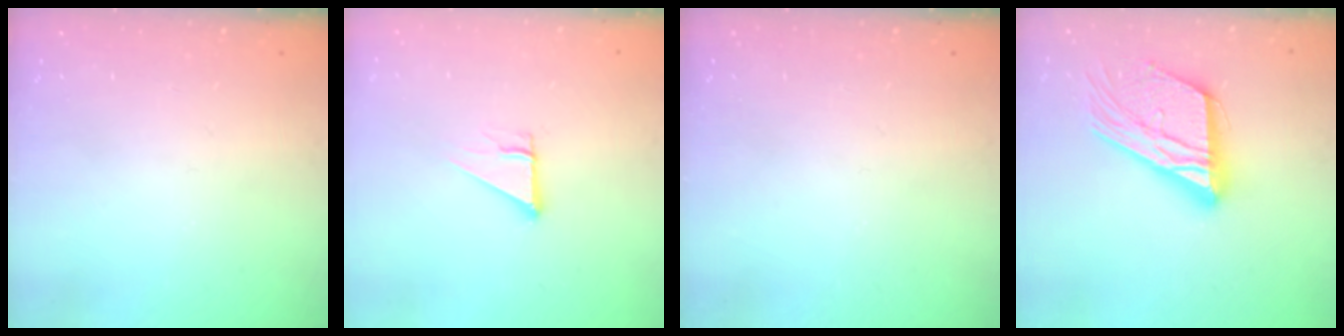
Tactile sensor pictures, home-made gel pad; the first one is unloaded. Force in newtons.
{"total": 3.8, "press": 3.8, "slide": 0.3}
{"total": 0.0}
{"total": 19.3, "press": 19.2, "slide": 1.8}